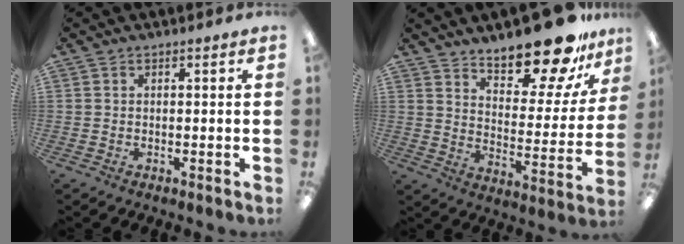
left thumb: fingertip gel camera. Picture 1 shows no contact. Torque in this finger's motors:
{"motor_torque": [0.28, 0.41, 1.43, -1.35, 0.06]}